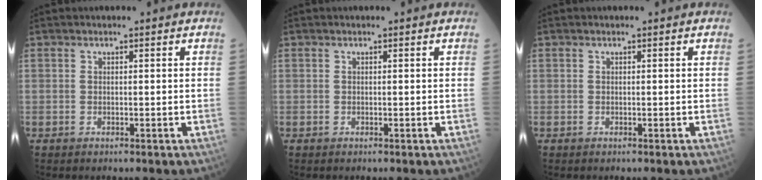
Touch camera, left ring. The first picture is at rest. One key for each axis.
{"total": 0.0}
{"total": 0.0}